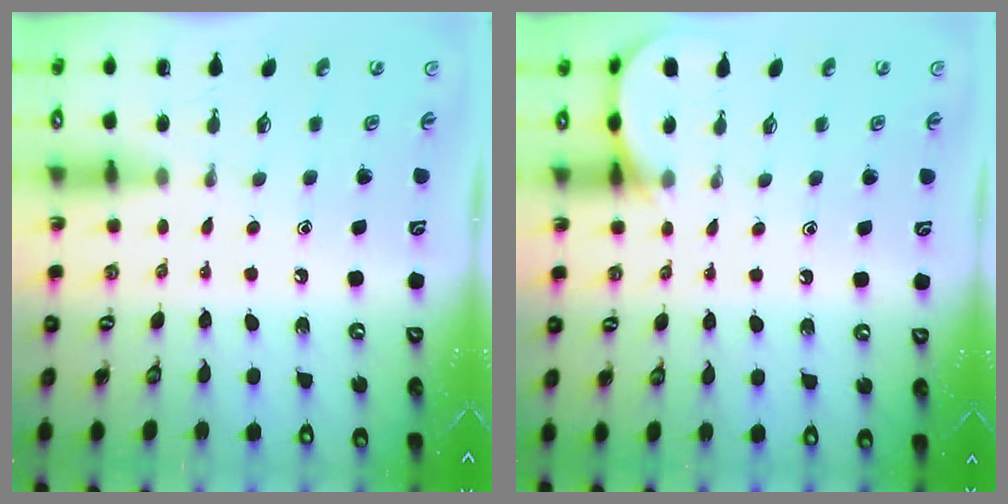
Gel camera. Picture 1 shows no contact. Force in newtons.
{"total": 4.8, "press": 4.7, "slide": 0.6}